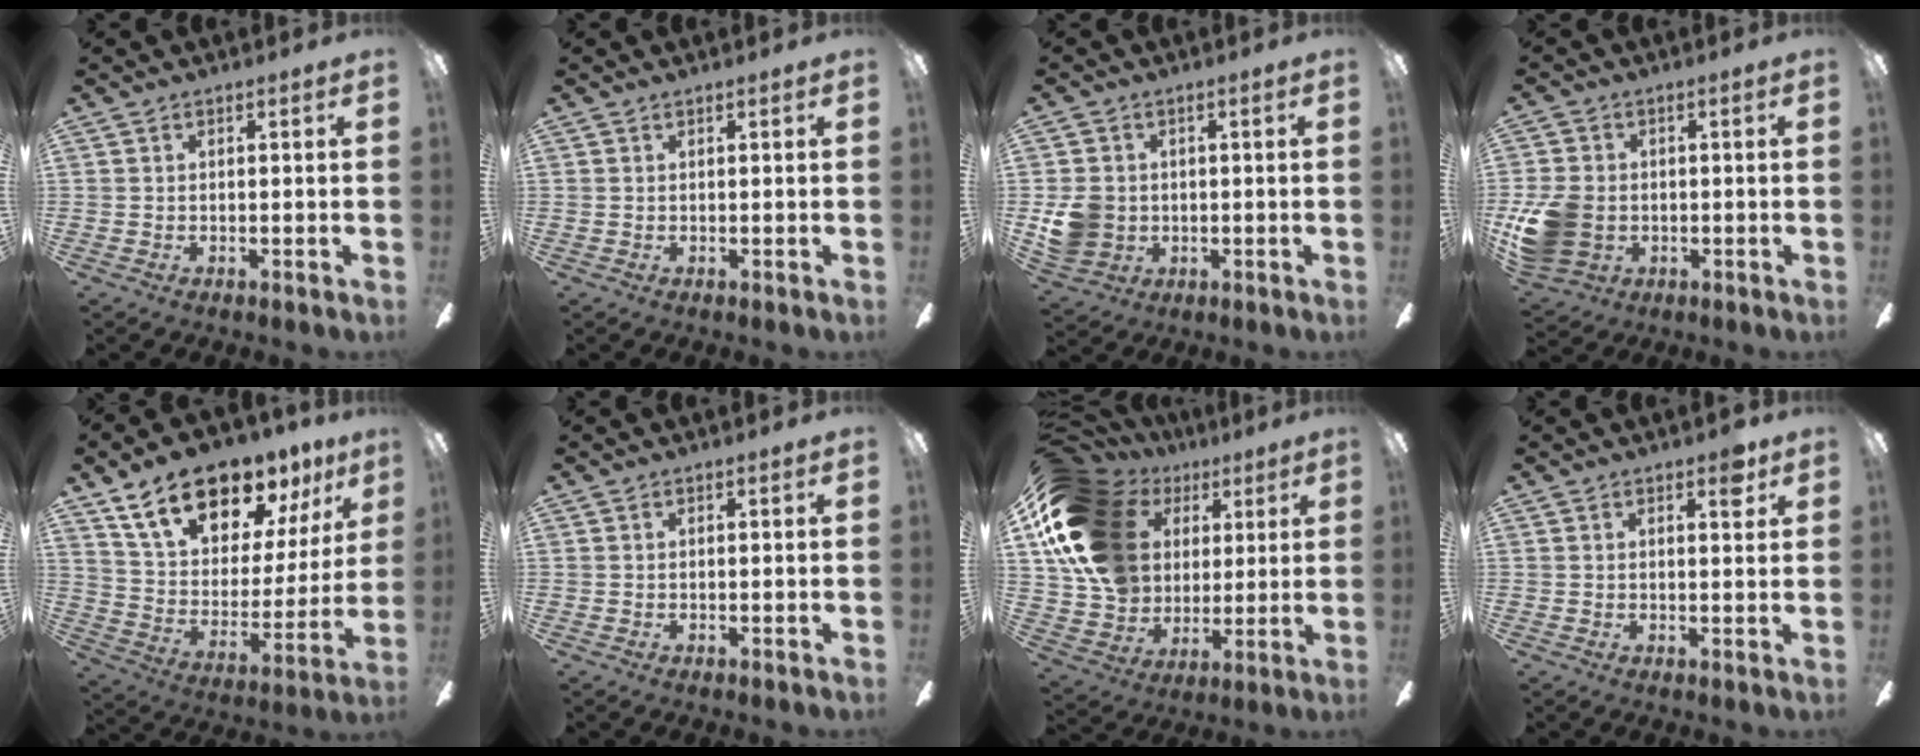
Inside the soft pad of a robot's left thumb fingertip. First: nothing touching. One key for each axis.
{"total": 0.0}
{"total": 7.4, "fx": 0.1, "fy": 6.8, "fz": 2.9, "tx": -0.058, "ty": 0.010, "tz": 0.005}
{"total": 11.4, "fx": -1.8, "fy": 9.1, "fz": 6.6, "tx": -0.141, "ty": 0.014, "tz": -0.029}
{"total": 19.7, "fx": 14.6, "fy": 9.2, "fz": 9.4, "tx": -0.170, "ty": -0.090, "tz": 0.260}
{"total": 0.0}
{"total": 23.6, "fx": 6.6, "fy": 17.8, "fz": 14.0, "tx": -0.285, "ty": -0.011, "tz": 0.133}
{"total": 3.3, "fx": 2.1, "fy": 1.3, "fz": 2.1, "tx": -0.013, "ty": -0.008, "tz": 0.029}